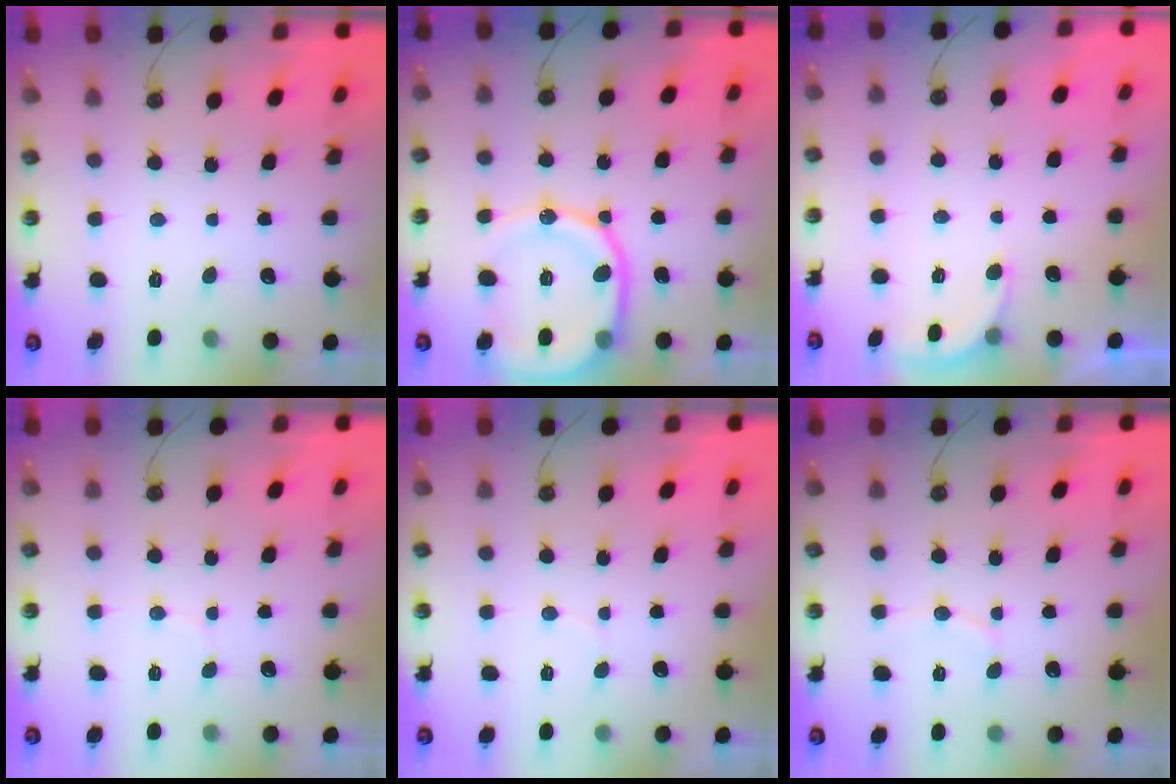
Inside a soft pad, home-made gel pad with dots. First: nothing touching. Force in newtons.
{"total": 16.1, "press": 16.0, "slide": 1.7}
{"total": 2.5, "press": 2.3, "slide": 1.1}
{"total": 5.1, "press": 4.8, "slide": 1.6}
{"total": 2.2, "press": 2.0, "slide": 0.9}
{"total": 6.9, "press": 6.9, "slide": 0.7}